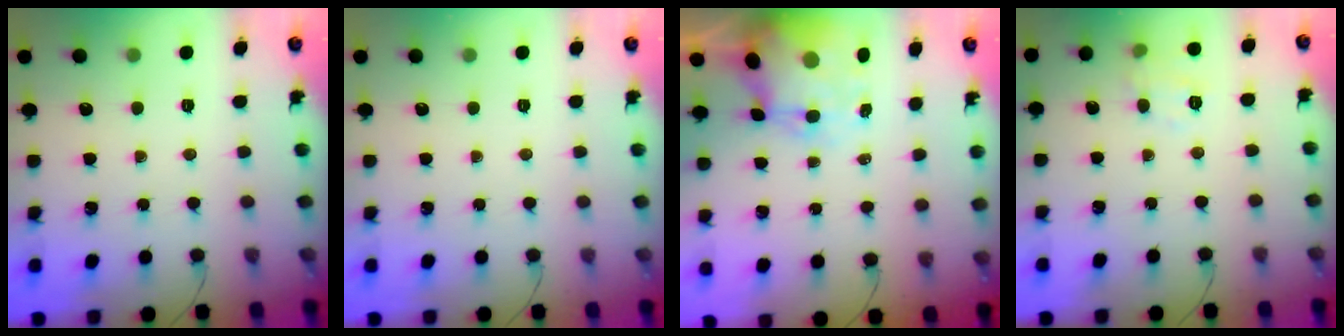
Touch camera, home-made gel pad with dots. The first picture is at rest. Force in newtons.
{"total": 0.0}
{"total": 8.5, "press": 8.2, "slide": 2.2}
{"total": 5.6, "press": 5.5, "slide": 1.2}